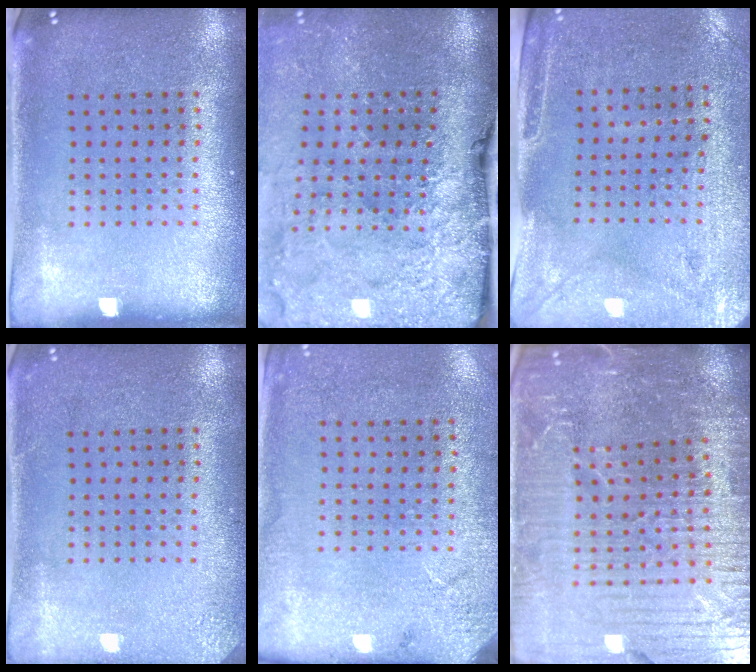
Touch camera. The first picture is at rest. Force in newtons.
{"total": 4.9, "press": 3.8, "slide": 3.1}
{"total": 3.0, "press": 2.5, "slide": 1.5}
{"total": 2.0, "press": 2.0, "slide": 0.3}
{"total": 2.7, "press": 2.2, "slide": 1.5}
{"total": 5.7, "press": 5.2, "slide": 2.3}